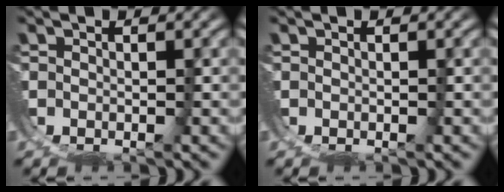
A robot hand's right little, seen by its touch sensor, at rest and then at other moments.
{"total": 0.0}